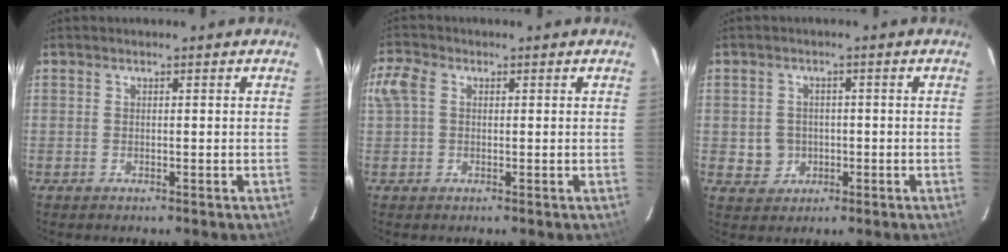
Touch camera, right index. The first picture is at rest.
{"total": 4.0, "force": [0.5, 2.9, 2.7], "torque": [-0.061, 0.012, 0.006]}
{"total": 4.3, "force": [-0.6, 4.2, 0.8], "torque": [-0.022, 0.012, 0.002]}